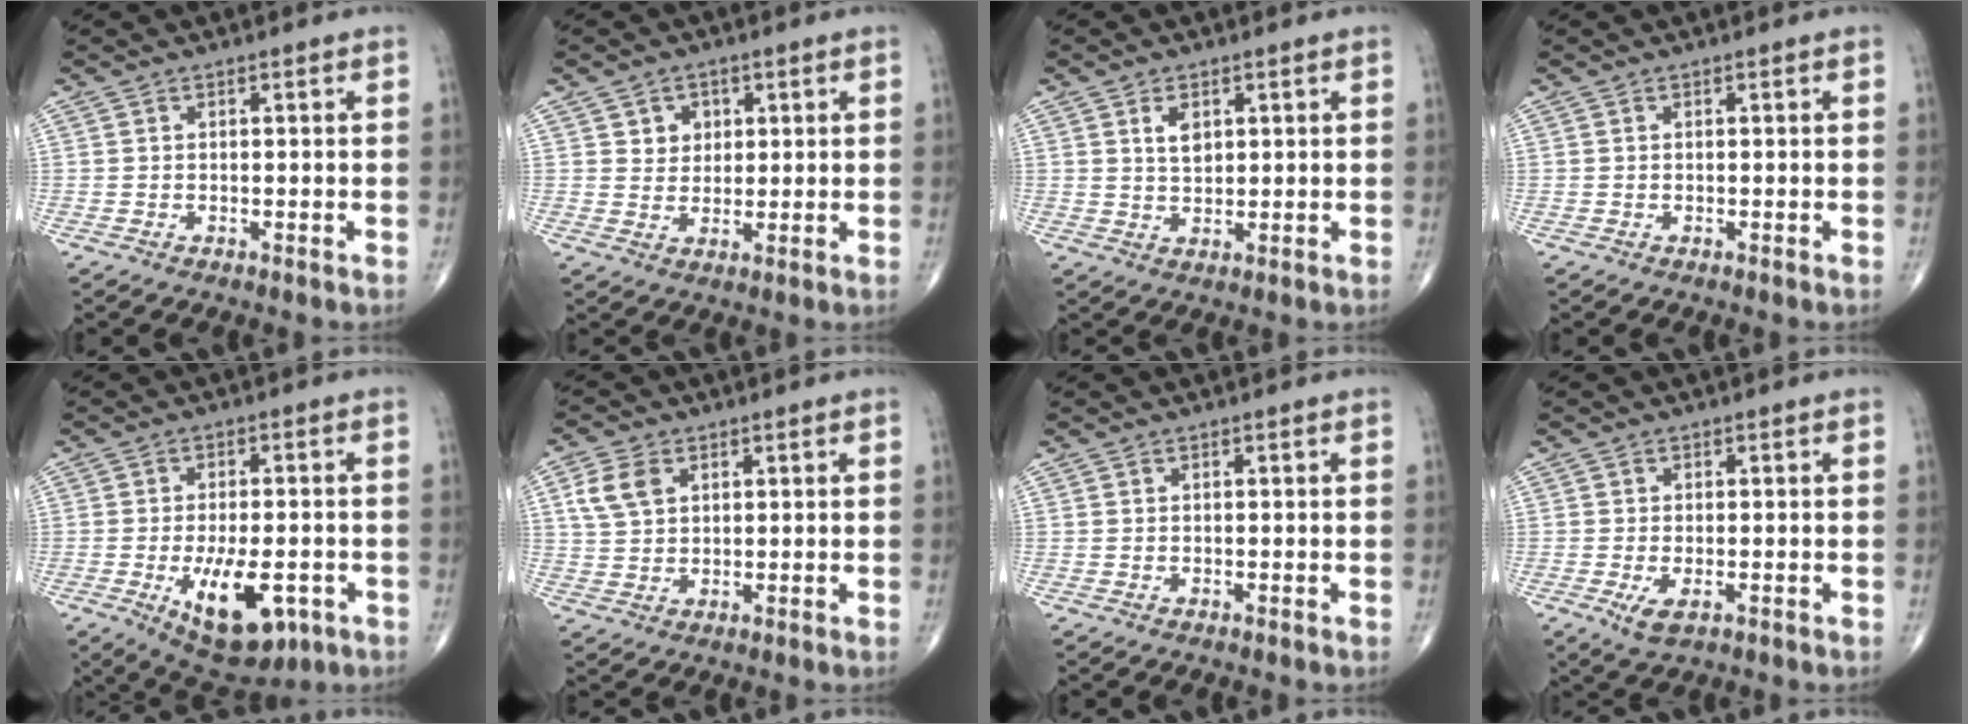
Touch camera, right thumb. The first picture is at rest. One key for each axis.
{"total": 4.1, "fx": 1.6, "fy": 3.4, "fz": 1.5, "tx": -0.001, "ty": -0.008, "tz": 0.025}
{"total": 3.7, "fx": 1.5, "fy": 2.3, "fz": 2.5, "tx": -0.033, "ty": -0.011, "tz": 0.030}
{"total": 0.0}
{"total": 12.8, "fx": -4.3, "fy": 6.0, "fz": 10.4, "tx": -0.149, "ty": 0.006, "tz": -0.050}
{"total": 6.2, "fx": 2.3, "fy": 4.2, "fz": 3.9, "tx": -0.071, "ty": 0.001, "tz": 0.045}
{"total": 0.0}
{"total": 3.1, "fx": -1.1, "fy": 1.4, "fz": 2.5, "tx": -0.050, "ty": -0.007, "tz": -0.016}